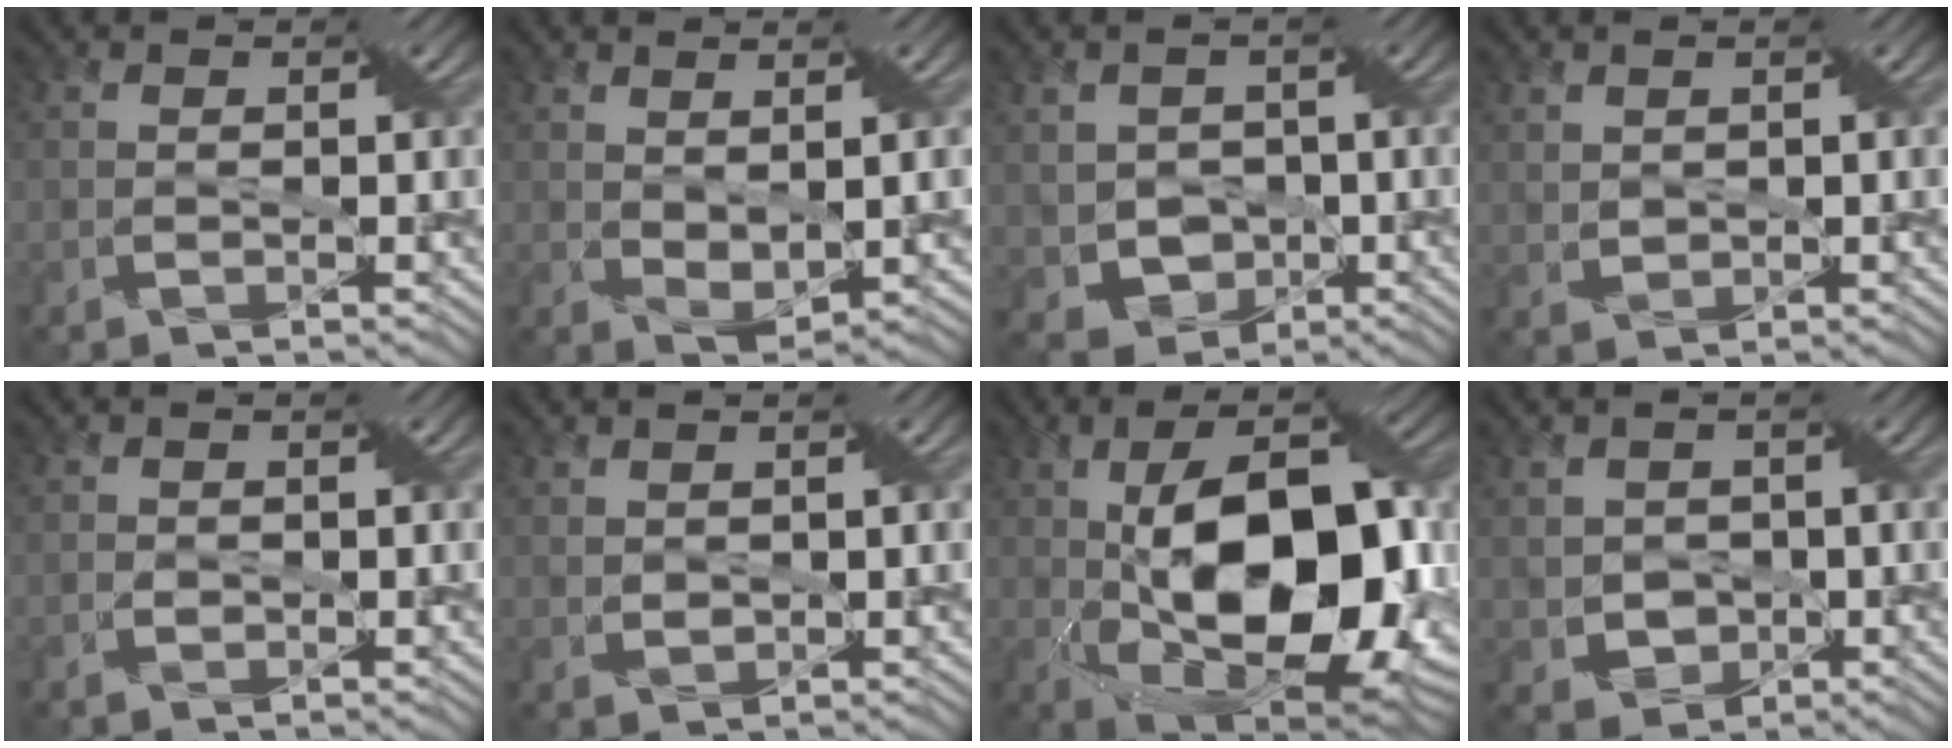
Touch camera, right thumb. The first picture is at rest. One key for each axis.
{"total": 3.2, "fx": 1.0, "fy": 1.1, "fz": 2.8, "tx": -0.072, "ty": -0.014, "tz": 0.031}
{"total": 4.5, "fx": 0.0, "fy": 4.1, "fz": 1.9, "tx": -0.064, "ty": -0.026, "tz": 0.002}
{"total": 1.4, "fx": 1.2, "fy": 0.6, "fz": 0.5, "tx": -0.034, "ty": -0.004, "tz": 0.031}
{"total": 0.0}
{"total": 1.3, "fx": 1.2, "fy": 0.3, "fz": 0.4, "tx": -0.031, "ty": -0.005, "tz": 0.034}
{"total": 15.1, "fx": 0.1, "fy": 6.7, "fz": 13.6, "tx": -0.226, "ty": 0.002, "tz": 0.012}
{"total": 2.8, "fx": 0.4, "fy": 2.6, "fz": 1.0, "tx": -0.055, "ty": -0.018, "tz": 0.013}